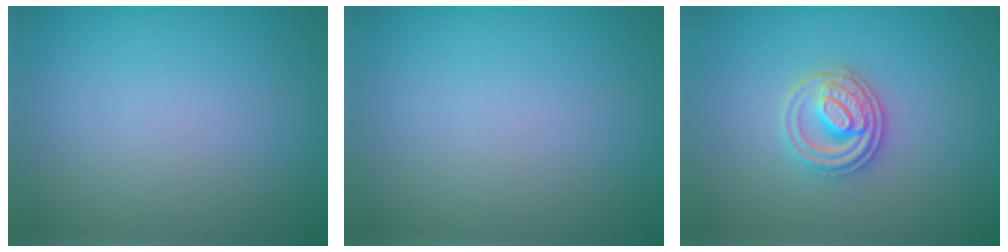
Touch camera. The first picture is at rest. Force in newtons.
{"total": 0.0}
{"total": 3.0, "press": 2.8, "slide": 1.2}